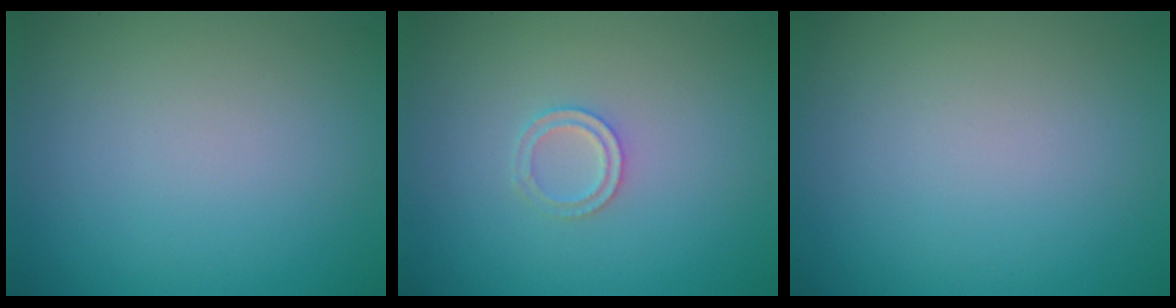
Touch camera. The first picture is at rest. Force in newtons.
{"total": 1.4, "press": 1.4, "slide": 0.3}
{"total": 0.0}